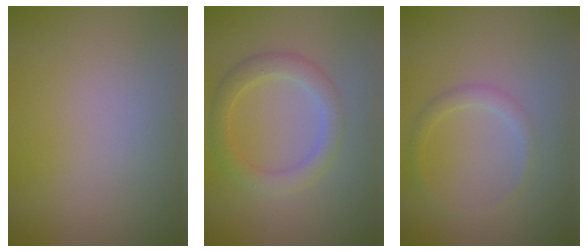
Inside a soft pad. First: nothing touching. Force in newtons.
{"total": 3.0, "press": 3.0, "slide": 0.2}
{"total": 1.5, "press": 1.5, "slide": 0.1}